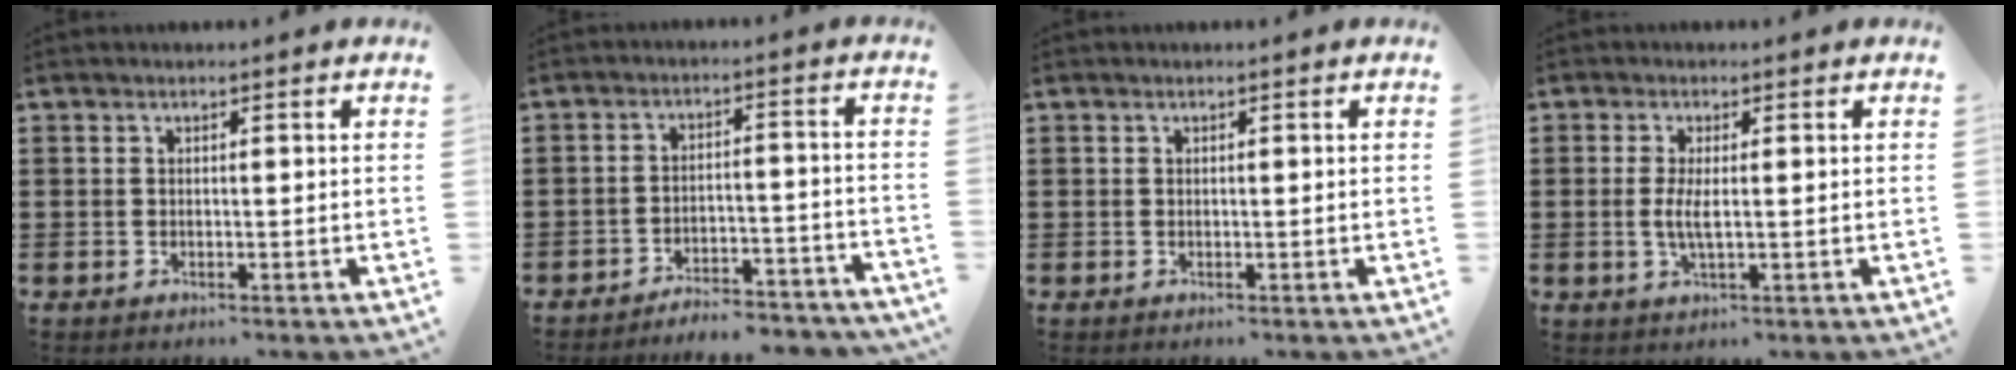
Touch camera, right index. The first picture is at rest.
{"total": 4.9, "force": [-4.8, 0.0, 0.7], "torque": [-0.015, 0.004, -0.099]}
{"total": 0.0}
{"total": 3.3, "force": [0.0, 0.8, 3.1], "torque": [-0.064, -0.004, -0.003]}